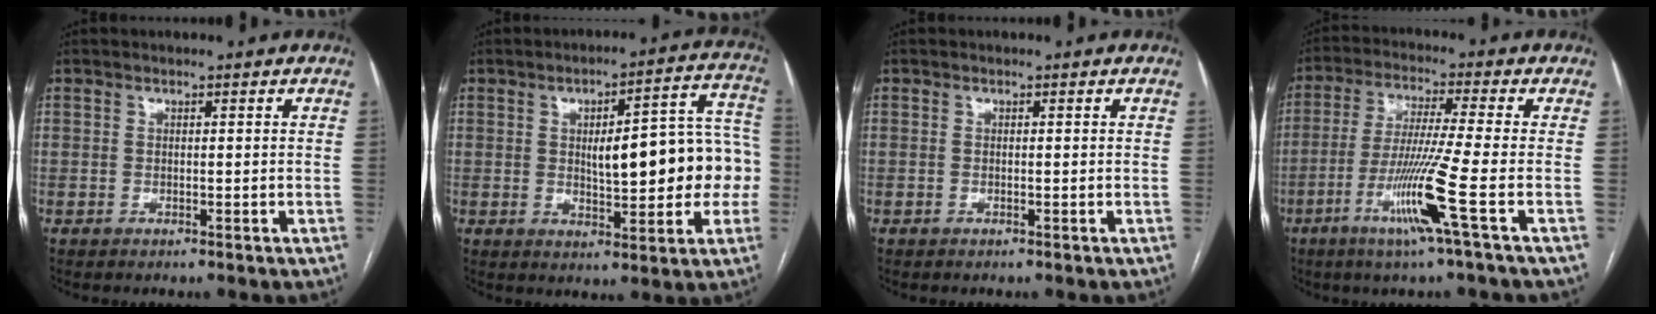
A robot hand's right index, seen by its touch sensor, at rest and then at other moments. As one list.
[{"total": 15.2, "force": [-0.4, 4.3, 14.5], "torque": [-0.180, 0.039, 0.004]}, {"total": 0.0}, {"total": 10.3, "force": [-4.1, -2.3, 9.2], "torque": [-0.178, -0.025, -0.084]}]